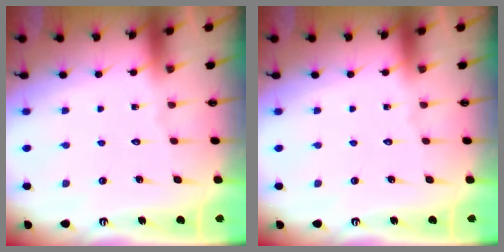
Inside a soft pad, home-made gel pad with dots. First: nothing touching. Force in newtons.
{"total": 0.0}